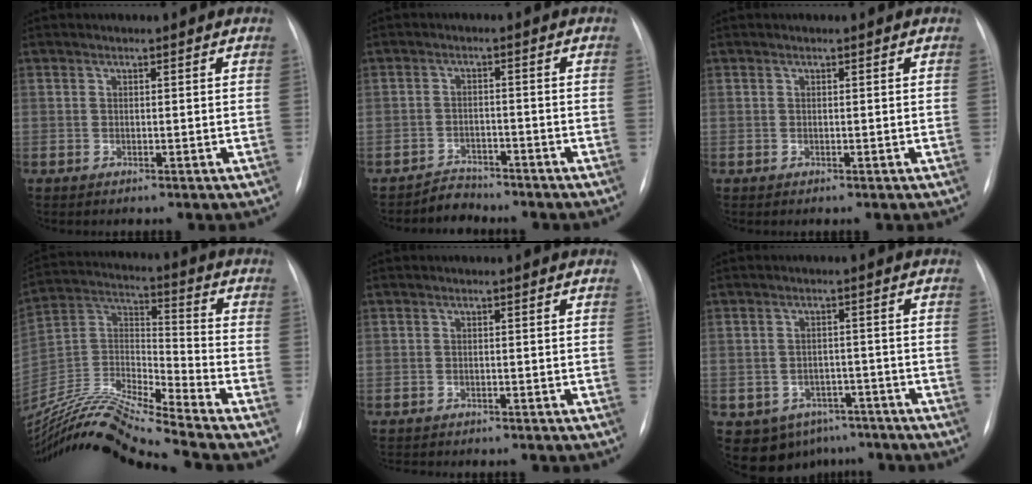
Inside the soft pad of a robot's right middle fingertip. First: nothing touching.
{"total": 3.0, "force": [-2.8, 0.7, -0.9], "torque": [0.015, -0.007, -0.047]}
{"total": 0.0}
{"total": 19.0, "force": [-17.2, -1.8, 7.9], "torque": [-0.168, 0.004, -0.318]}
{"total": 5.0, "force": [-4.4, 1.5, 1.8], "torque": [-0.025, -0.002, -0.054]}
{"total": 8.8, "force": [-5.8, 6.3, 1.9], "torque": [-0.023, 0.015, -0.070]}